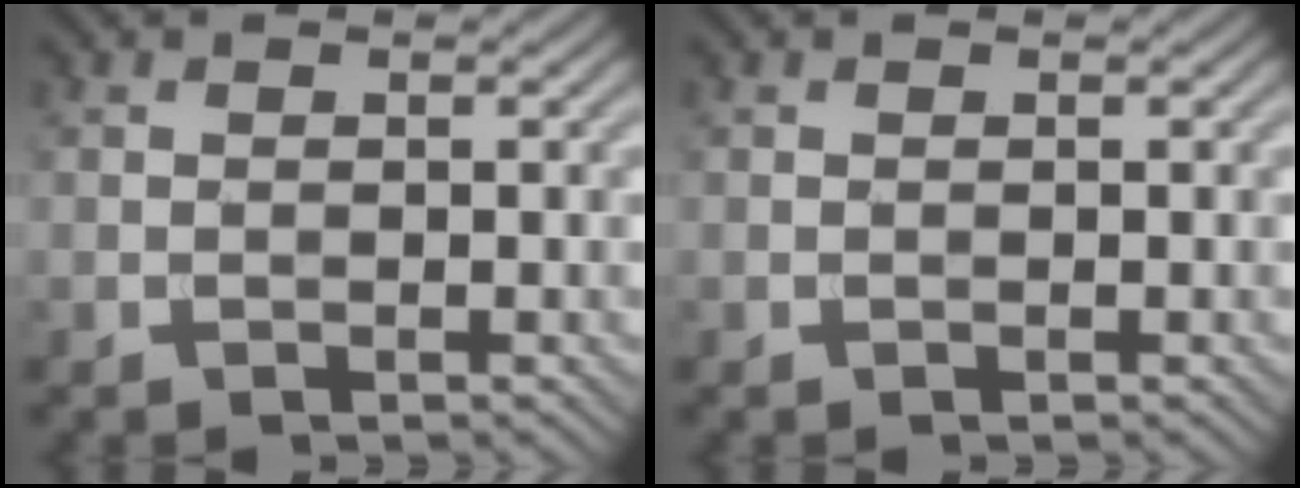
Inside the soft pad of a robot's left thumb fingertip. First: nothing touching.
{"total": 0.0}